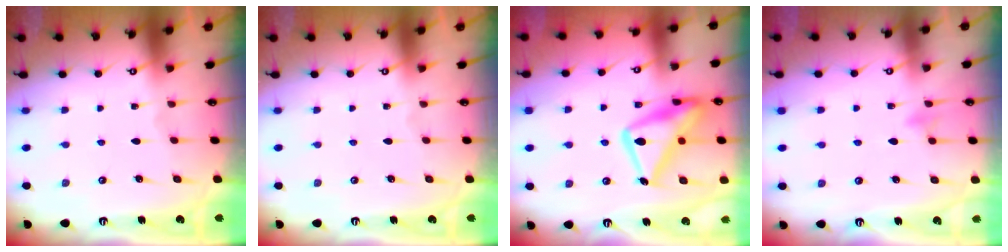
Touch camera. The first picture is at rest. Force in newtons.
{"total": 0.0}
{"total": 18.7, "press": 18.6, "slide": 1.6}
{"total": 5.3, "press": 5.1, "slide": 1.3}